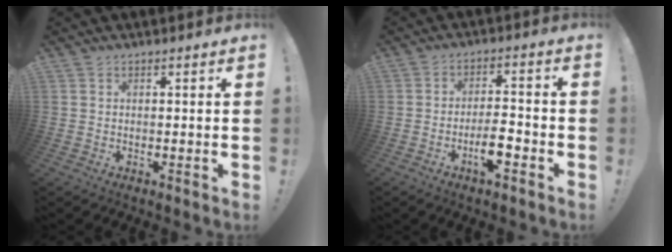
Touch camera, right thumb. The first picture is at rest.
{"total": 7.2, "force": [-3.6, 2.0, 5.9], "torque": [-0.106, 0.015, -0.062]}